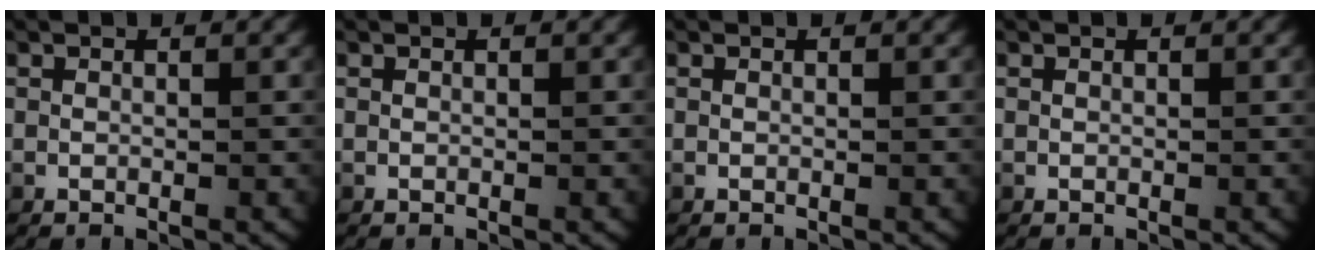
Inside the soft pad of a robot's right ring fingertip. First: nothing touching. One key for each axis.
{"total": 0.0}
{"total": 0.0}
{"total": 0.0}